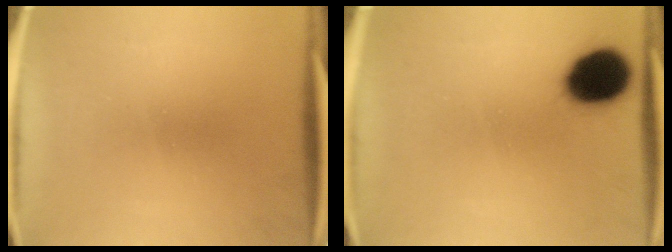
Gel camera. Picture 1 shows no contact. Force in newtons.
{"total": 13.9}